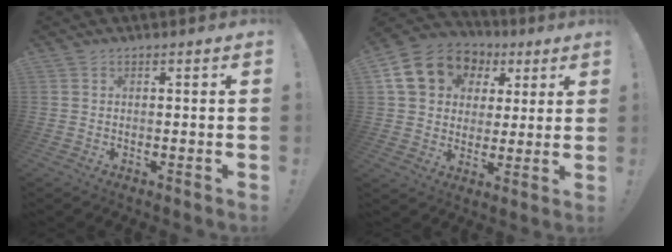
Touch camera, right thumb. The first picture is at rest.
{"total": 16.7, "force": [6.3, 13.5, 7.4], "torque": [-0.104, -0.021, 0.135]}